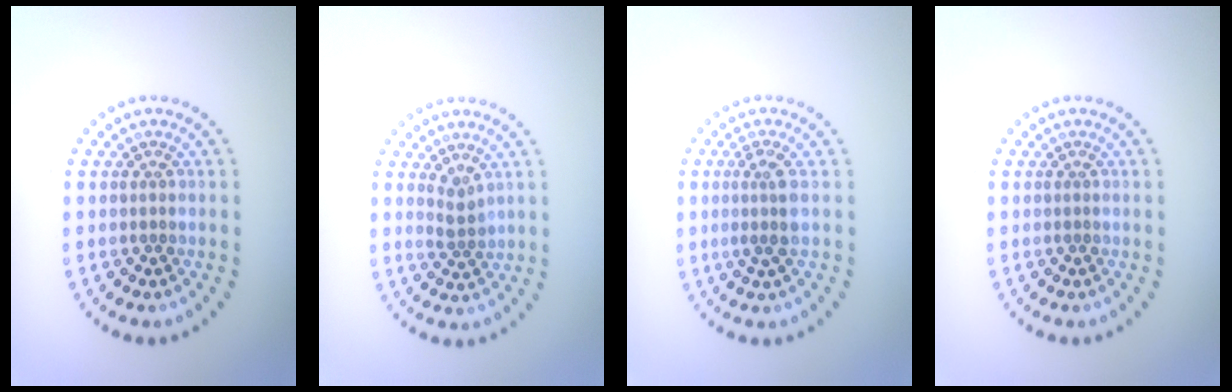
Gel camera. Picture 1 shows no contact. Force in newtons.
{"total": 1.6, "press": 1.2, "slide": 1.1}
{"total": 2.2, "press": 1.8, "slide": 1.2}
{"total": 0.0}